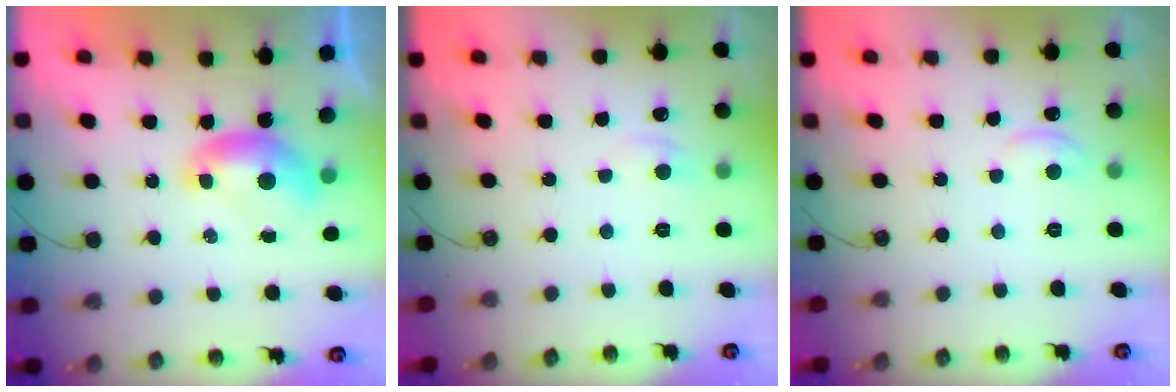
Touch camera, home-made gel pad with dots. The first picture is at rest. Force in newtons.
{"total": 0.8, "press": 0.2, "slide": 0.7}
{"total": 2.5, "press": 2.5, "slide": 0.2}